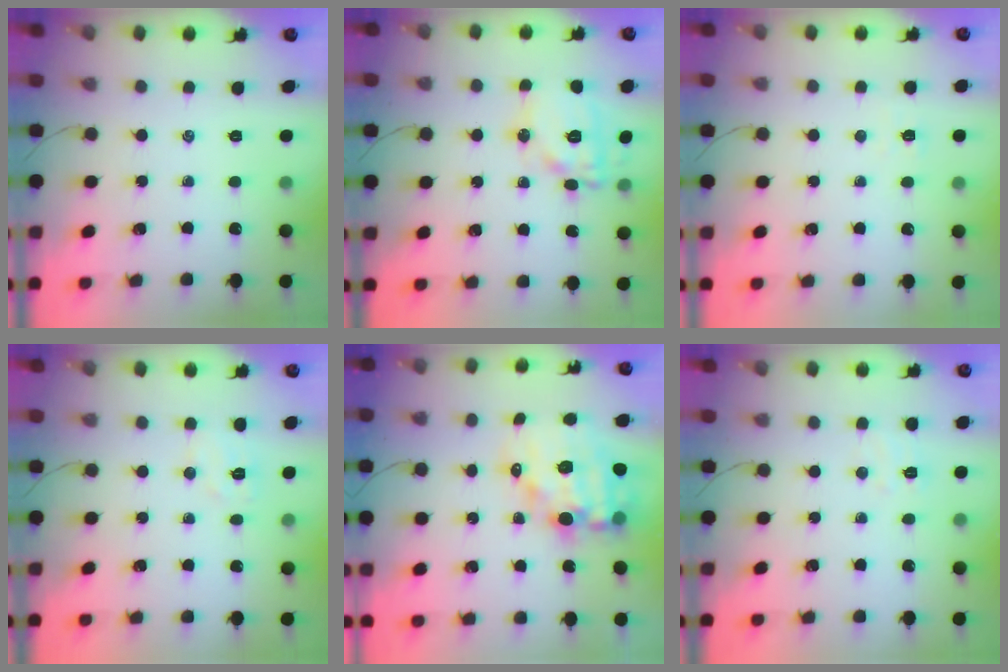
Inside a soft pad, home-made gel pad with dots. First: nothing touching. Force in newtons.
{"total": 13.1, "press": 13.1, "slide": 0.1}
{"total": 2.8, "press": 2.7, "slide": 0.8}
{"total": 5.2, "press": 5.1, "slide": 1.0}
{"total": 13.7, "press": 13.2, "slide": 3.6}
{"total": 4.5, "press": 4.3, "slide": 1.2}